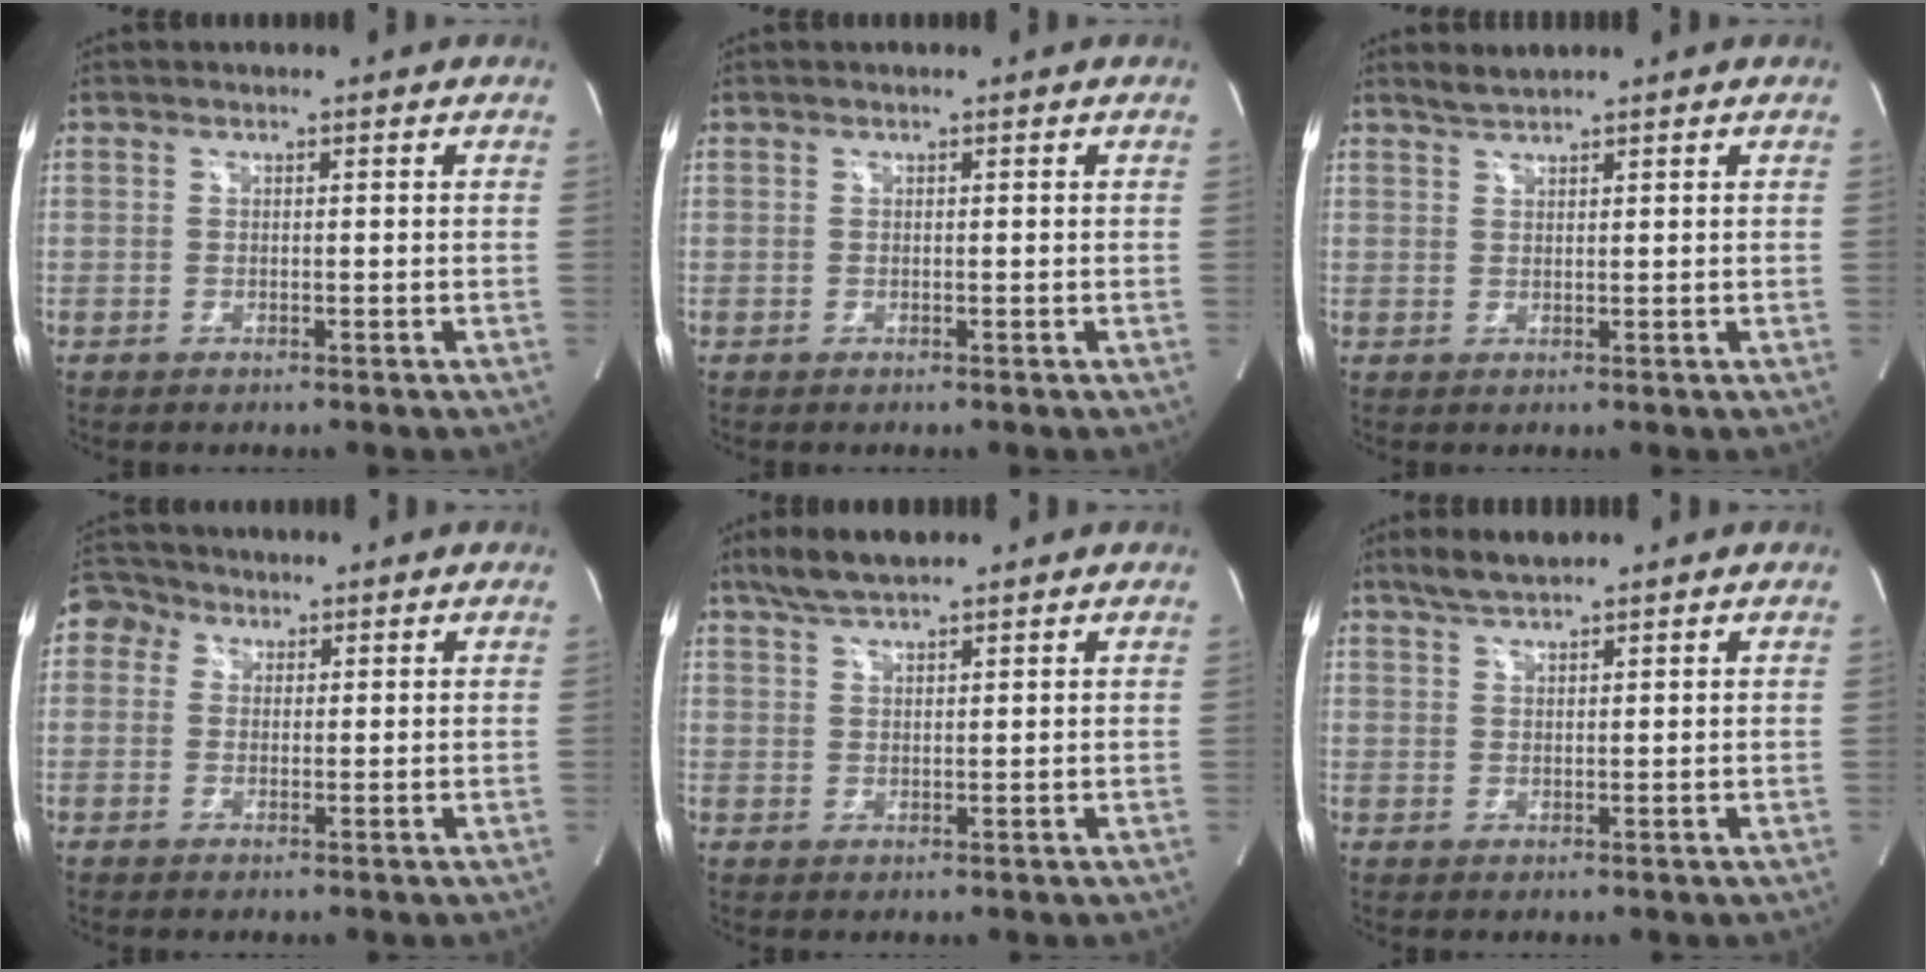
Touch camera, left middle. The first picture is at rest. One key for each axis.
{"total": 0.0}
{"total": 1.7, "fx": 1.6, "fy": -0.3, "fz": 0.3, "tx": -0.011, "ty": 0.005, "tz": 0.036}
{"total": 3.9, "fx": 1.6, "fy": 3.4, "fz": 1.0, "tx": -0.024, "ty": 0.018, "tz": 0.027}
{"total": 5.1, "fx": 4.2, "fy": 0.7, "fz": 2.8, "tx": -0.066, "ty": 0.015, "tz": 0.080}
{"total": 3.5, "fx": 3.1, "fy": 0.3, "fz": 1.7, "tx": -0.043, "ty": 0.010, "tz": 0.060}